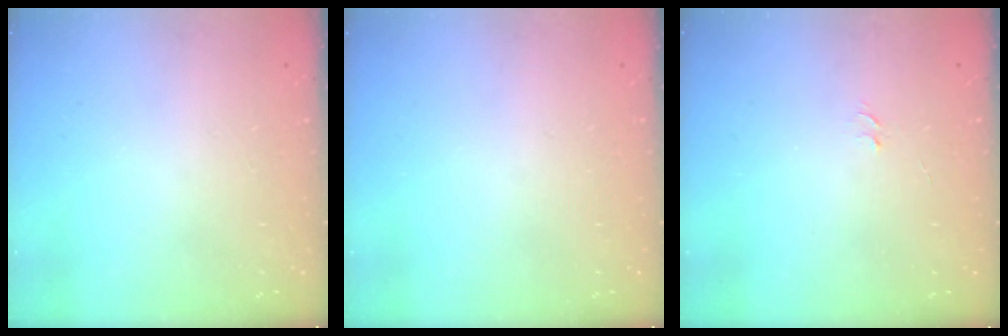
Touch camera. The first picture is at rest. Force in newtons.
{"total": 0.0}
{"total": 3.5, "press": 3.5, "slide": 0.3}